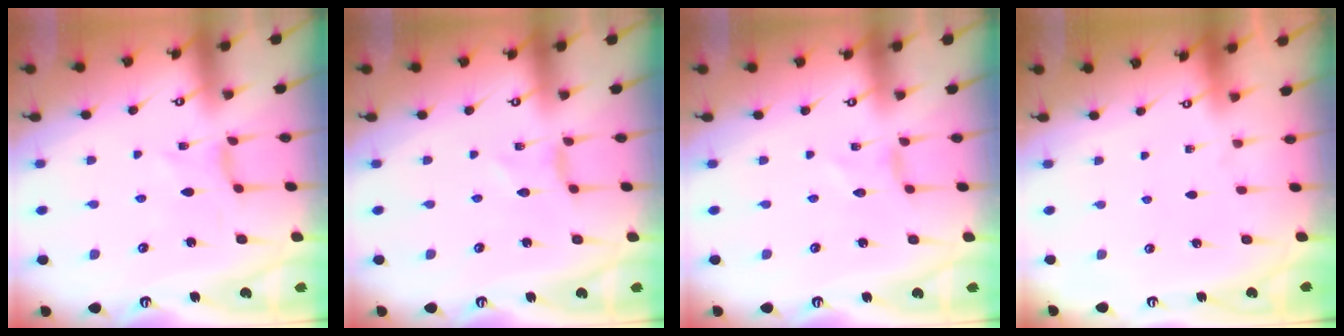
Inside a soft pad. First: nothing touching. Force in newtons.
{"total": 0.0}
{"total": 0.0}
{"total": 0.0}